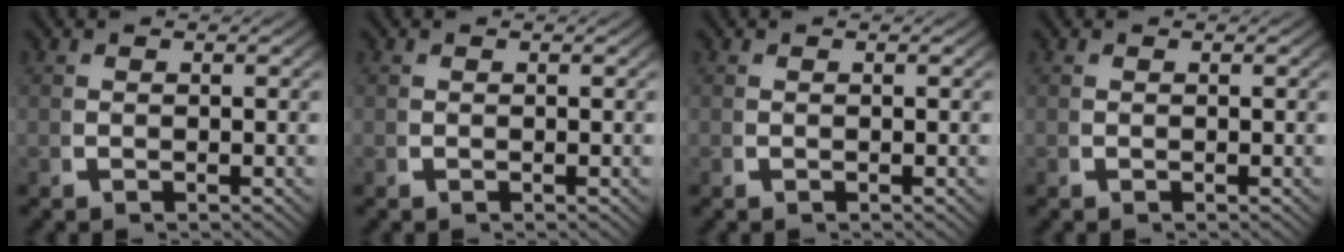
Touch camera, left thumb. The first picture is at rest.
{"total": 0.0}
{"total": 0.5, "force": [0.3, -0.4, -0.2], "torque": [0.007, -0.002, 0.006]}
{"total": 0.0}